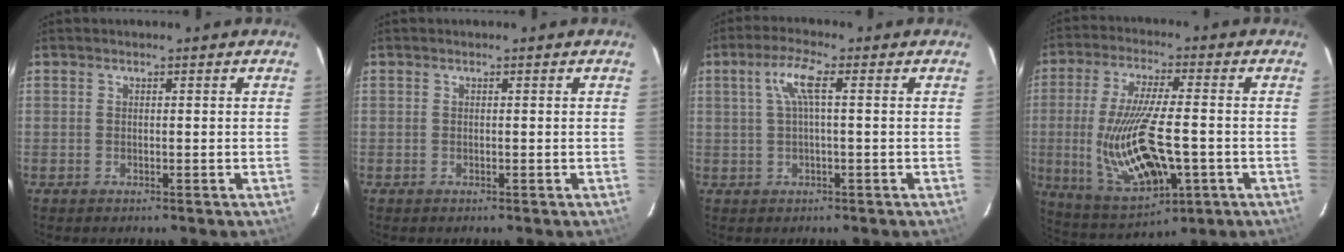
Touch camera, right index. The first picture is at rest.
{"total": 0.0}
{"total": 4.8, "force": [0.8, 0.5, 4.7], "torque": [-0.094, 0.008, 0.018]}
{"total": 18.4, "force": [-3.6, 6.7, 16.7], "torque": [-0.335, -0.025, -0.044]}